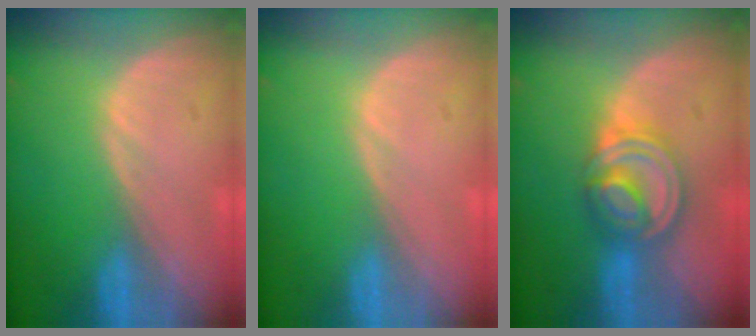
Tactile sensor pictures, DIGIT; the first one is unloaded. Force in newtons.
{"total": 0.0}
{"total": 8.1, "press": 6.8, "slide": 4.3}